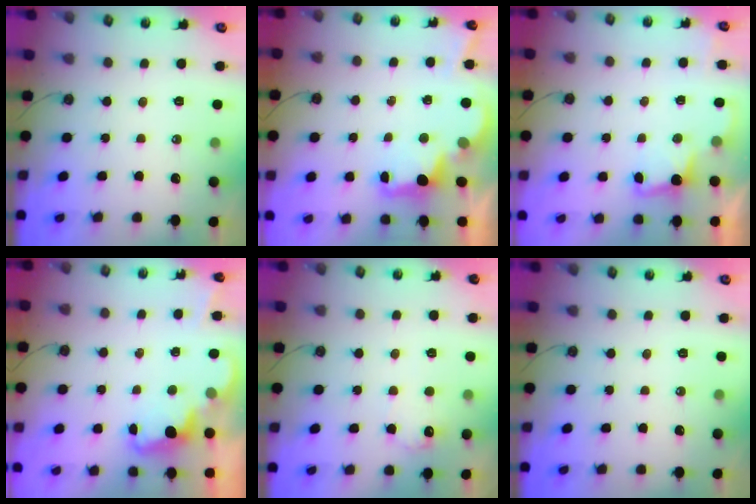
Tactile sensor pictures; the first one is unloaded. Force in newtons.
{"total": 2.5, "press": 2.4, "slide": 0.8}
{"total": 2.4, "press": 2.2, "slide": 1.0}
{"total": 2.4, "press": 2.4, "slide": 0.5}
{"total": 7.0, "press": 7.0, "slide": 0.4}
{"total": 0.0}